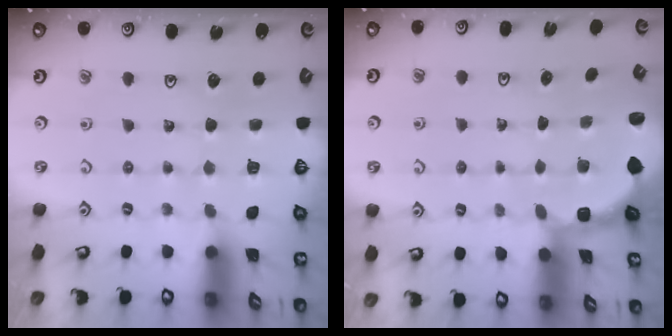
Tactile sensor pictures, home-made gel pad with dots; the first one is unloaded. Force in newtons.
{"total": 1.7, "press": 1.5, "slide": 0.7}